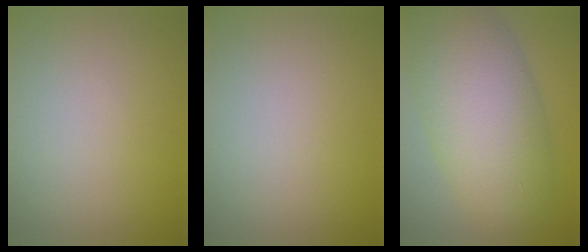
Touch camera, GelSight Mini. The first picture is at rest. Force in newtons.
{"total": 0.0}
{"total": 10.2, "press": 10.2, "slide": 0.4}